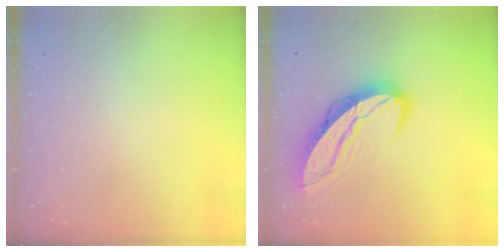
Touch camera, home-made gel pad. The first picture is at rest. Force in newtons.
{"total": 13.6, "press": 13.5, "slide": 1.2}